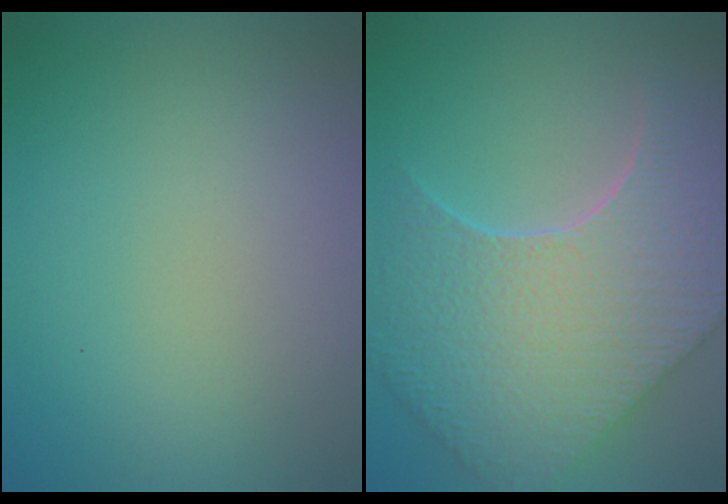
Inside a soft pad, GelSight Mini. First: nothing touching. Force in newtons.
{"total": 8.8, "press": 7.2, "slide": 5.0}